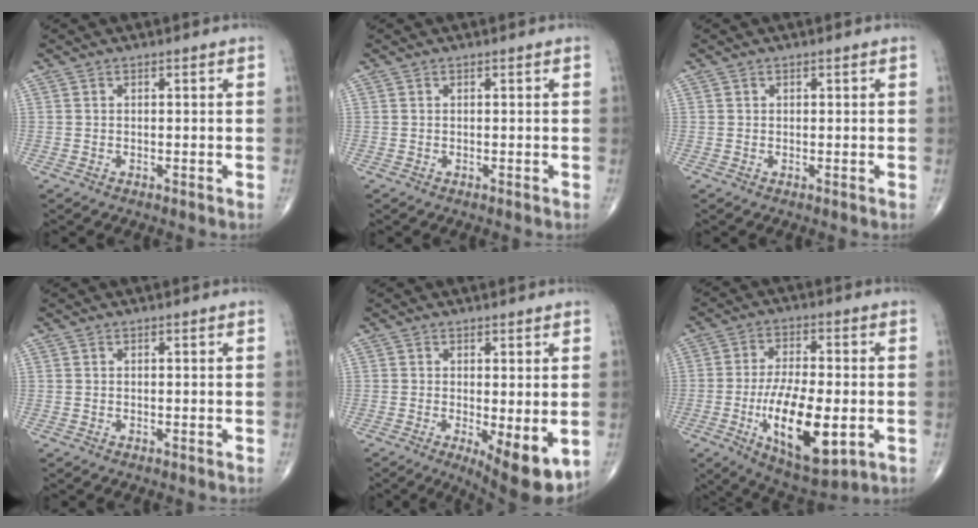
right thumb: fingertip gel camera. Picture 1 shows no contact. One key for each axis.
{"total": 0.0}
{"total": 0.0}
{"total": 0.0}
{"total": 8.9, "fx": -2.0, "fy": 3.0, "fz": 8.1, "tx": -0.110, "ty": -0.023, "tz": -0.023}
{"total": 16.9, "fx": -4.2, "fy": 6.9, "fz": 14.9, "tx": -0.248, "ty": -0.001, "tz": -0.059}